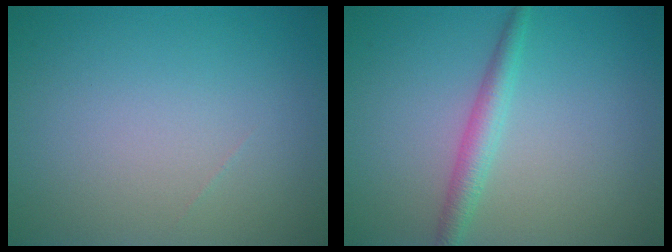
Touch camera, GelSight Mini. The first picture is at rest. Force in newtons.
{"total": 2.3, "press": 2.3, "slide": 0.0}